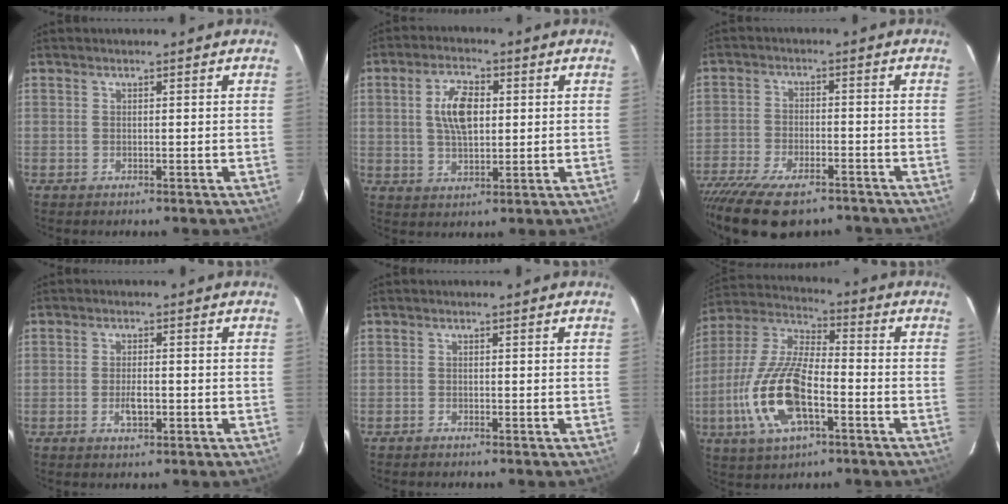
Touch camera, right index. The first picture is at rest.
{"total": 7.9, "force": [1.4, 4.0, 6.7], "torque": [-0.126, 0.010, 0.028]}
{"total": 18.6, "force": [-14.2, 6.7, 10.0], "torque": [-0.220, -0.048, -0.229]}
{"total": 3.3, "force": [-1.1, 1.3, 2.8], "torque": [-0.054, -0.001, -0.017]}
{"total": 0.6, "force": [-0.6, 0.1, 0.0], "torque": [-0.004, 0.003, -0.012]}
{"total": 17.1, "force": [-5.7, 6.7, 14.7], "torque": [-0.317, -0.008, -0.111]}